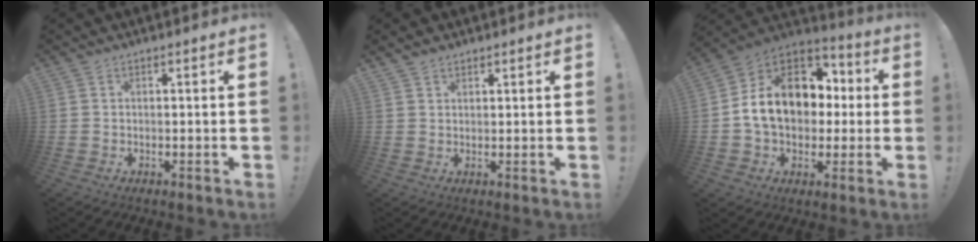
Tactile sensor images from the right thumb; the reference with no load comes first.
{"total": 2.0, "force": [1.7, 0.9, 0.4], "torque": [-0.008, -0.010, 0.033]}
{"total": 17.7, "force": [2.1, 13.3, 11.6], "torque": [-0.172, 0.012, 0.050]}